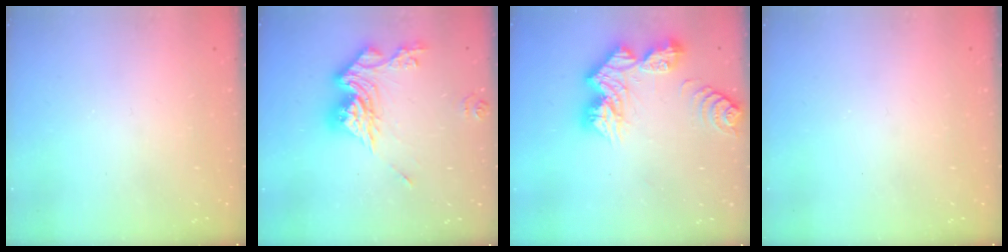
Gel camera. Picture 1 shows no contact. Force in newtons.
{"total": 16.4, "press": 16.3, "slide": 1.9}
{"total": 14.1, "press": 14.1, "slide": 1.3}
{"total": 0.0}